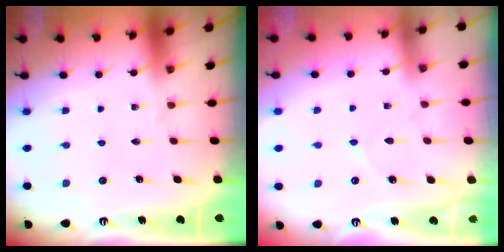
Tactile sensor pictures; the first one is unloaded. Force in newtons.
{"total": 3.2, "press": 3.1, "slide": 0.4}